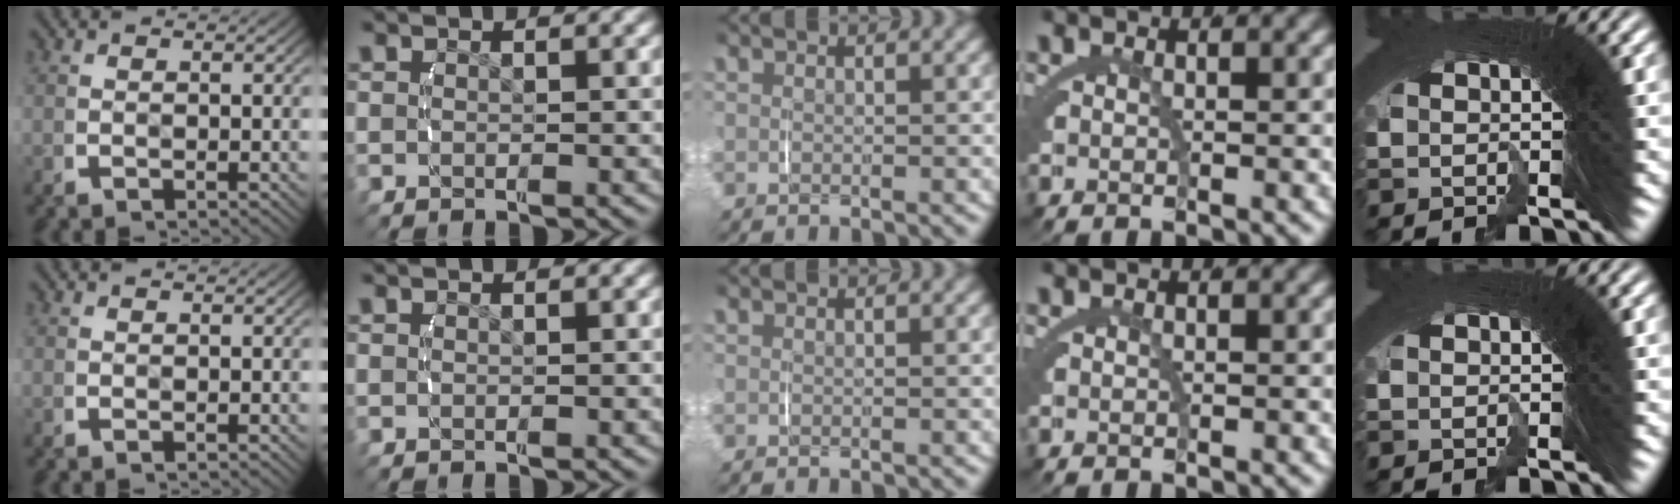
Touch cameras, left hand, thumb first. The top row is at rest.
{}